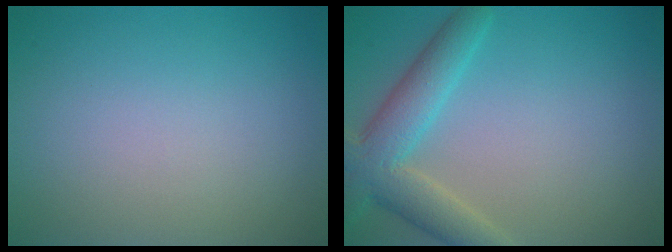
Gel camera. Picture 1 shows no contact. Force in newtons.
{"total": 5.4, "press": 5.4, "slide": 0.2}